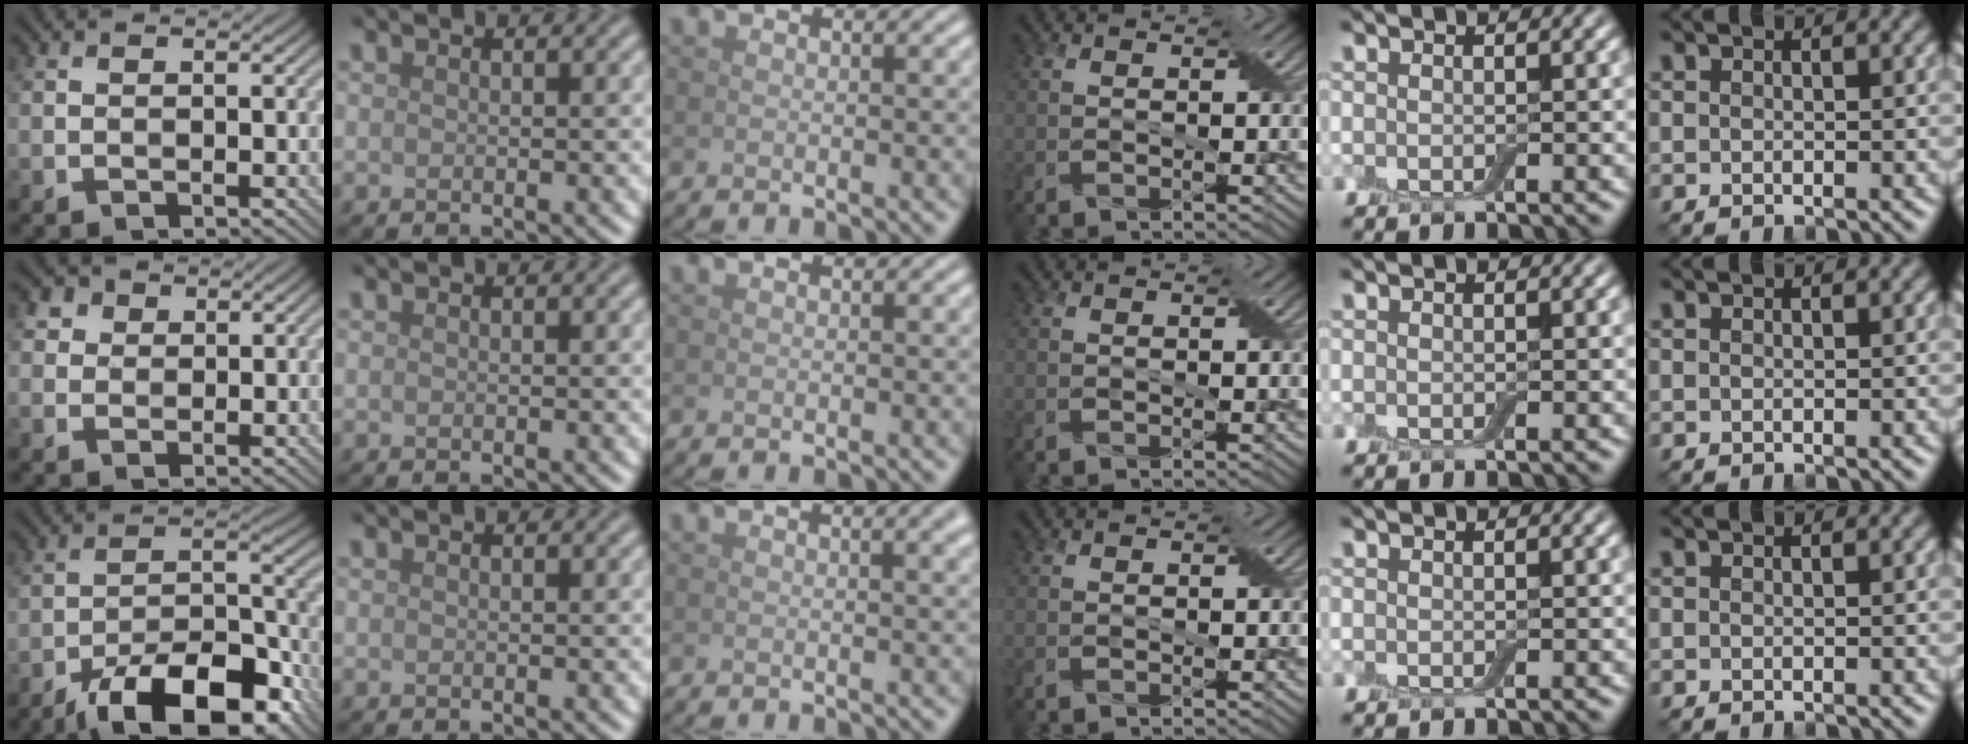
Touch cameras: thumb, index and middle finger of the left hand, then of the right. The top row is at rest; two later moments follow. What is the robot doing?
{"motion": "close", "object": "airpods case & airpods"}